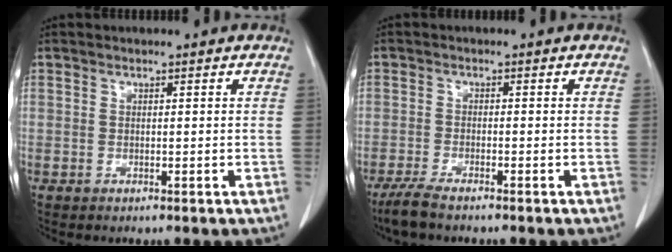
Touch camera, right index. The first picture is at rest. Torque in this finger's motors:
{"motor_torque": [0.11, -0.02, 0.08, 0.02]}